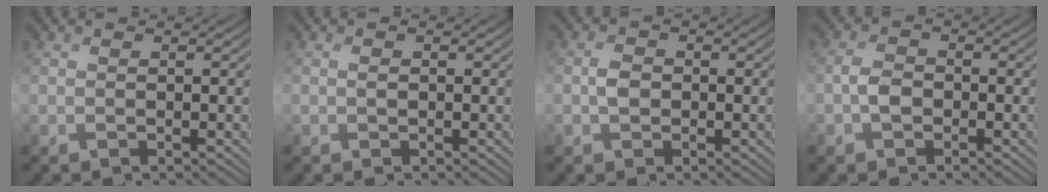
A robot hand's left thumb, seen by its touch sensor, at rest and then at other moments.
{"total": 0.5, "force": [0.0, 0.3, 0.4], "torque": [-0.010, 0.000, 0.000]}
{"total": 2.0, "force": [-0.4, 1.5, 1.2], "torque": [-0.027, 0.001, -0.013]}
{"total": 2.4, "force": [-1.0, 1.6, 1.5], "torque": [-0.032, 0.005, -0.026]}